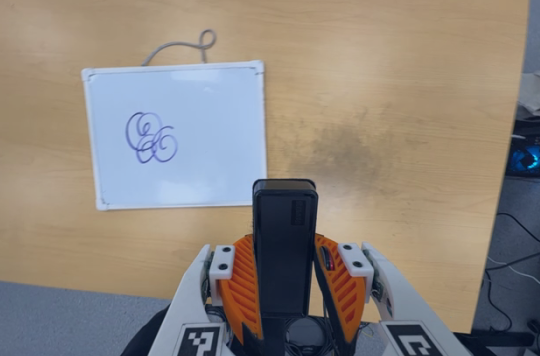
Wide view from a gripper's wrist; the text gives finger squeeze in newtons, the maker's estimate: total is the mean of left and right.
{"total": 3.7, "left": 2.2, "right": 5.1}